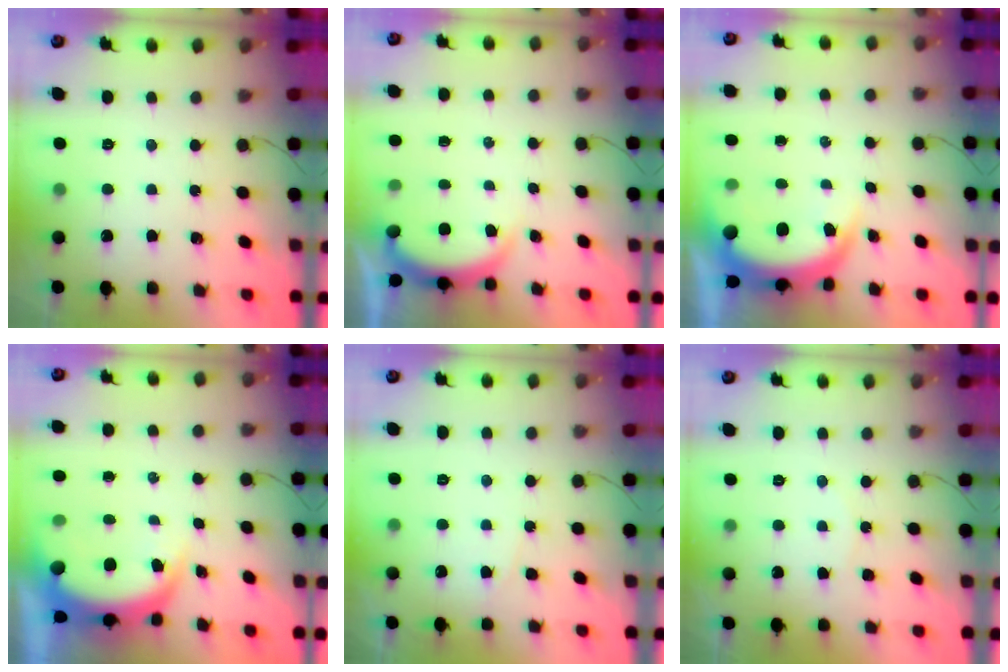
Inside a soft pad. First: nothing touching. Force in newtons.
{"total": 1.8, "press": 1.8, "slide": 0.5}
{"total": 5.2, "press": 5.1, "slide": 0.8}
{"total": 5.3, "press": 5.2, "slide": 0.9}
{"total": 3.4, "press": 3.3, "slide": 0.3}
{"total": 2.8, "press": 2.8, "slide": 0.6}